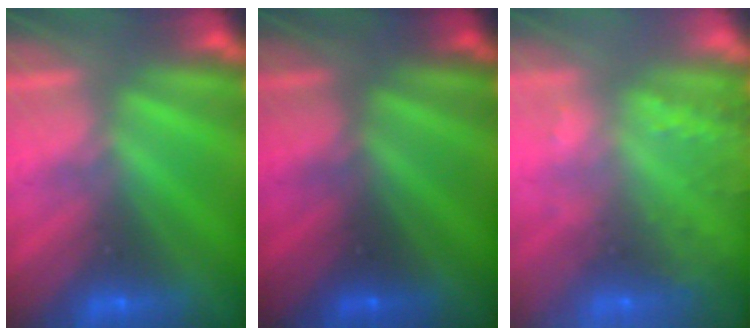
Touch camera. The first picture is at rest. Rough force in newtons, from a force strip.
{"total": 2.4}
{"total": 7.6}